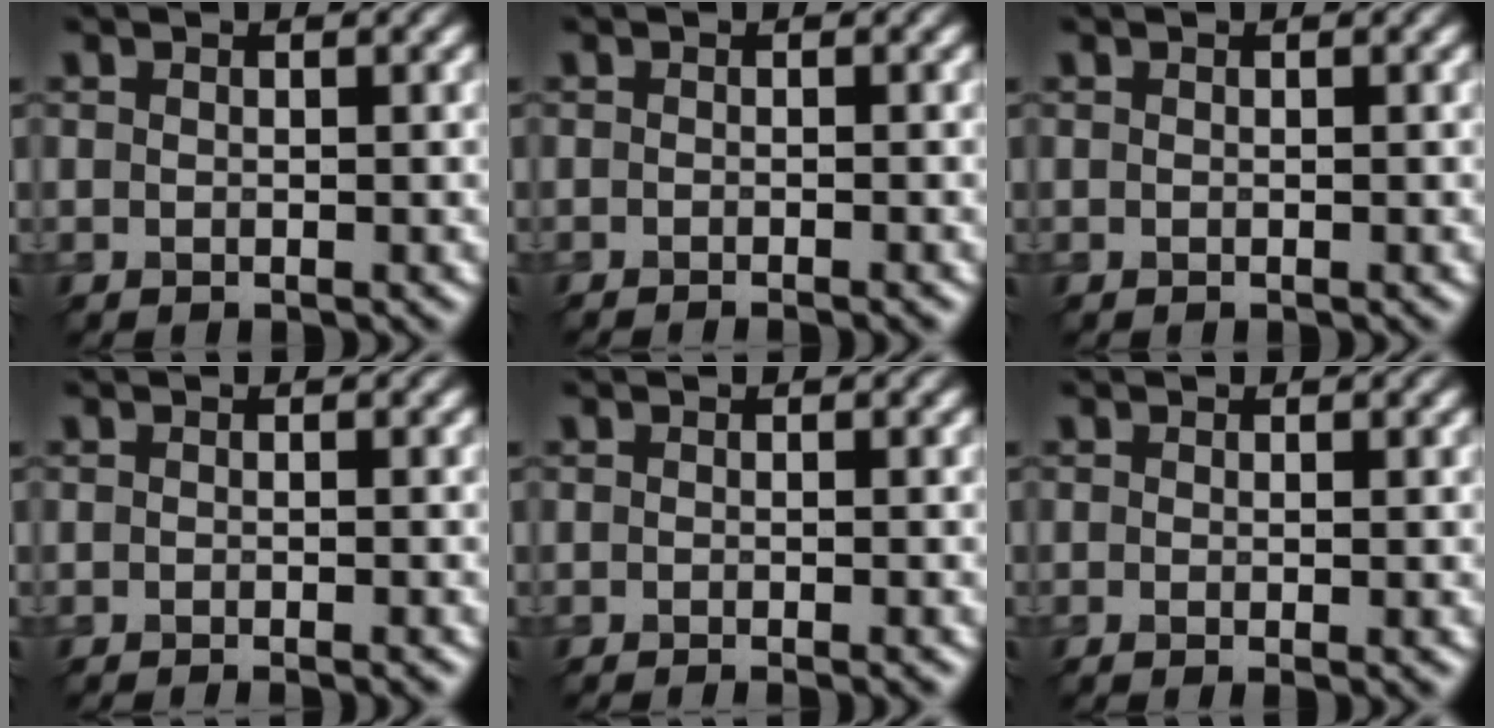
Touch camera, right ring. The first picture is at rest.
{"total": 1.7, "force": [-1.2, 0.4, 1.1], "torque": [-0.004, -0.006, -0.017]}
{"total": 0.0}
{"total": 1.9, "force": [-1.4, 0.4, 1.2], "torque": [-0.003, -0.003, -0.019]}
{"total": 2.1, "force": [-1.3, 0.6, 1.6], "torque": [-0.004, -0.005, -0.017]}
{"total": 1.7, "force": [-0.4, 0.7, 1.6], "torque": [-0.013, -0.006, -0.010]}